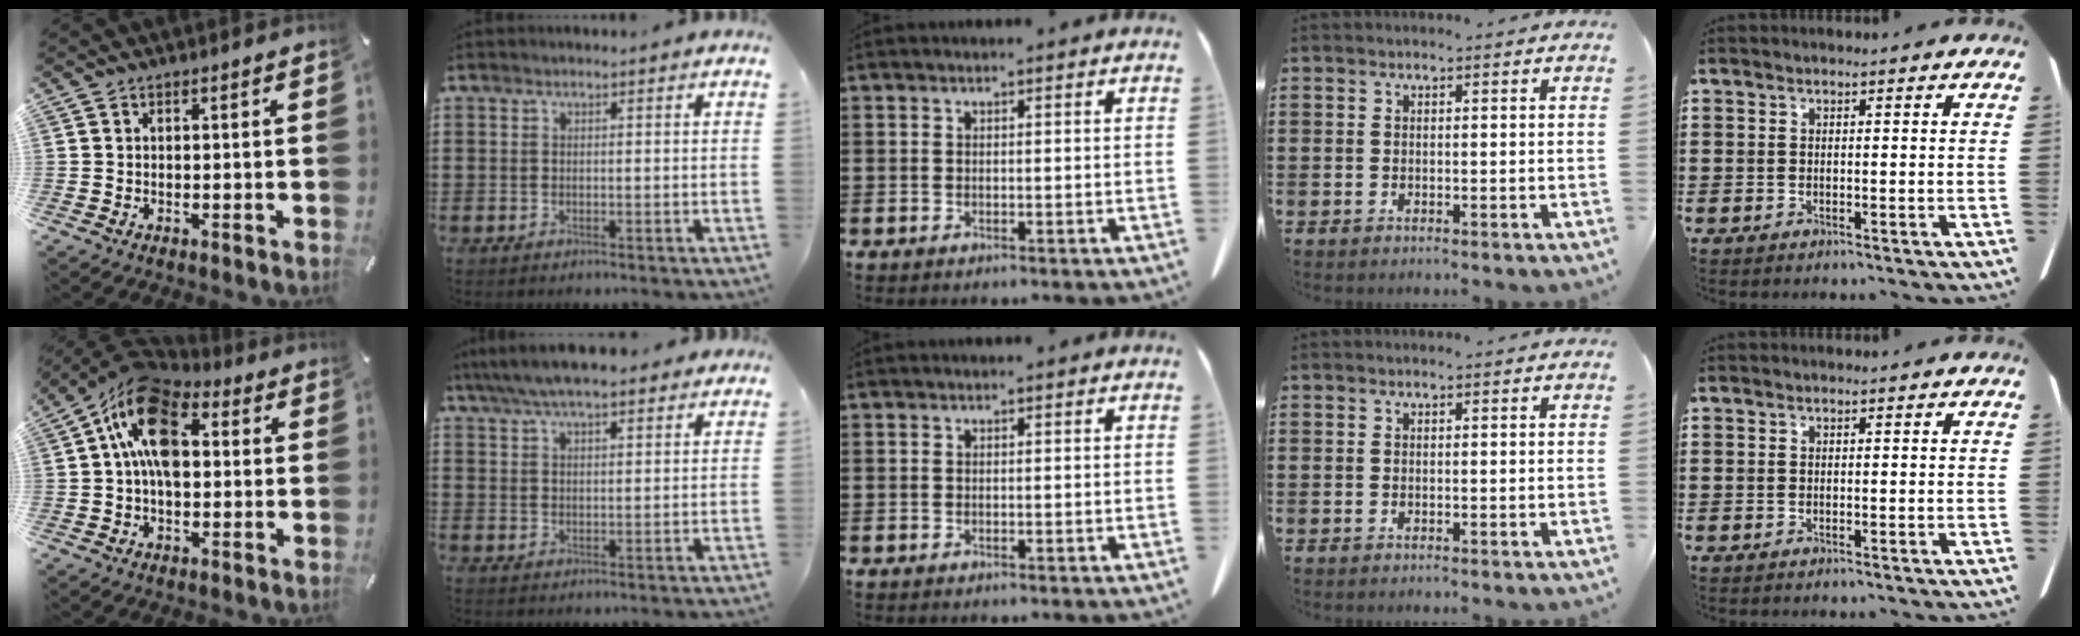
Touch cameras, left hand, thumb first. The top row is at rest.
{"thumb": {"total": 14.6, "force": [2.9, 8.8, 11.2], "torque": [-0.203, 0.000, 0.051]}, "index": {"total": 6.0, "force": [5.1, 1.2, 2.9], "torque": [-0.070, -0.007, 0.094]}}